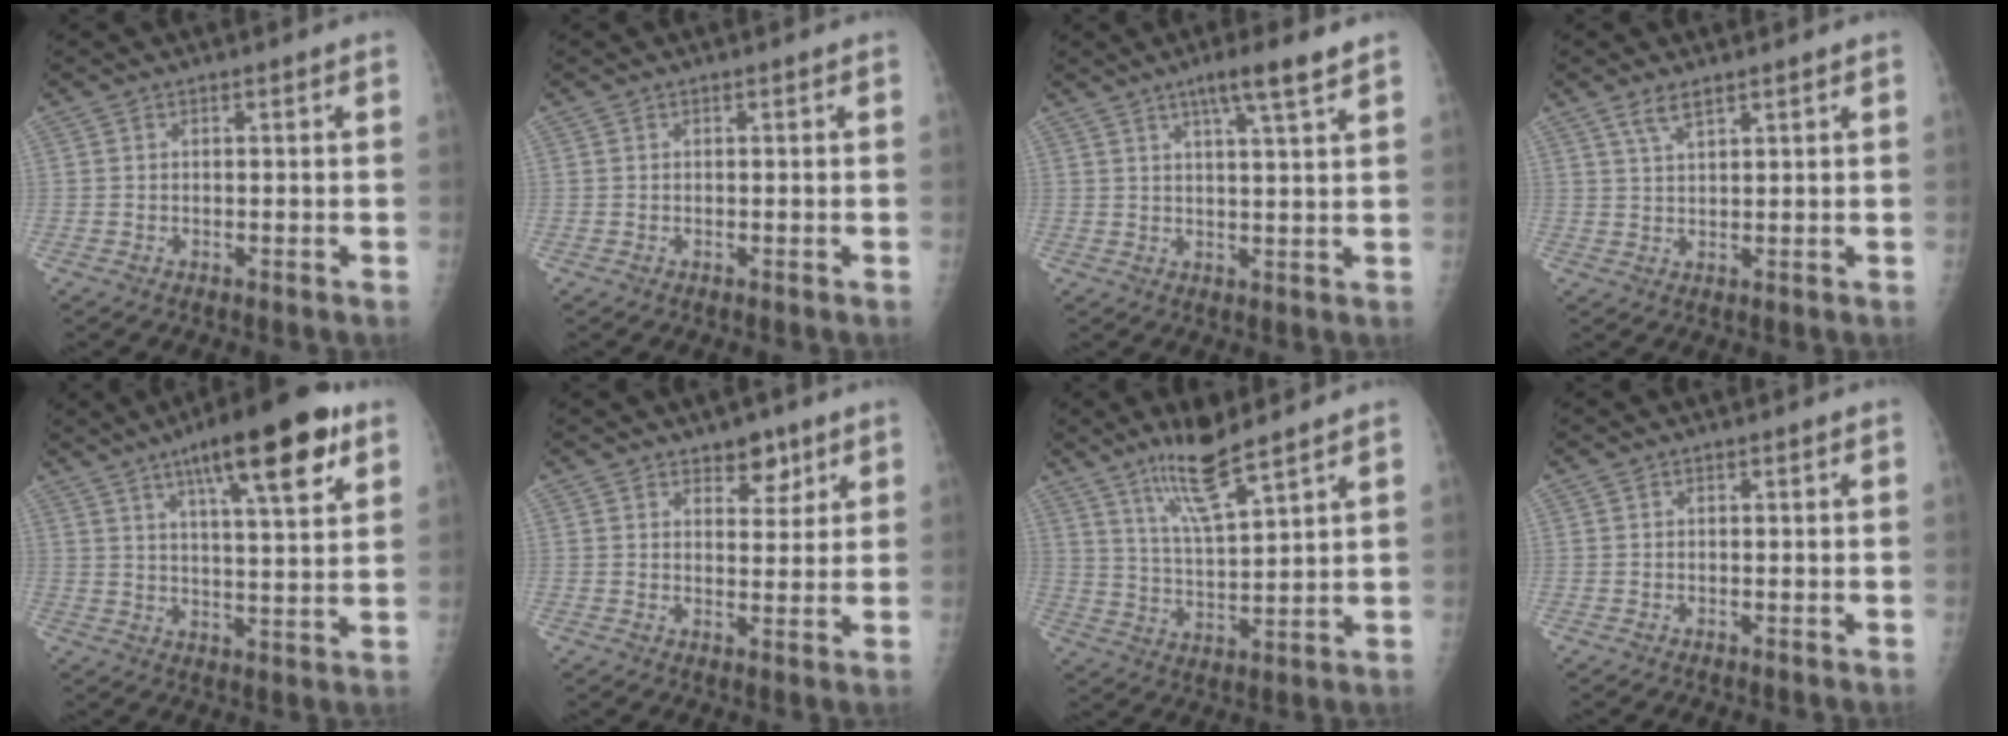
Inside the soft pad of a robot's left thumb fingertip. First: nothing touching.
{"total": 0.0}
{"total": 6.4, "force": [4.0, 0.0, 5.0], "torque": [-0.083, -0.017, 0.066]}
{"total": 3.0, "force": [2.1, 0.8, 2.0], "torque": [-0.040, -0.005, 0.045]}
{"total": 16.1, "force": [8.6, 3.7, 13.1], "torque": [-0.180, -0.029, 0.128]}
{"total": 4.8, "force": [3.1, 2.8, 2.3], "torque": [-0.002, -0.019, 0.045]}
{"total": 10.0, "force": [7.3, 1.3, 6.7], "torque": [-0.126, -0.051, 0.144]}
{"total": 0.0}